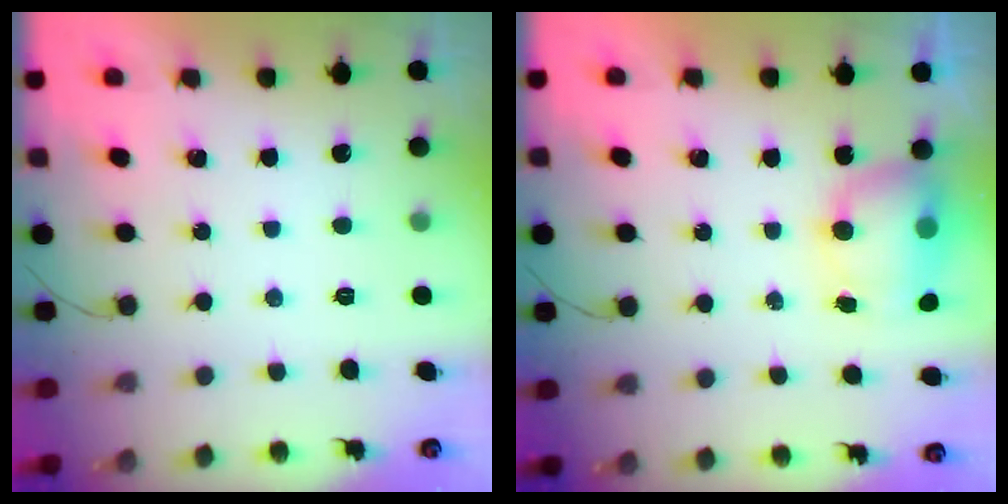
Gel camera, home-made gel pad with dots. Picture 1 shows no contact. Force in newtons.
{"total": 7.2, "press": 7.1, "slide": 1.3}